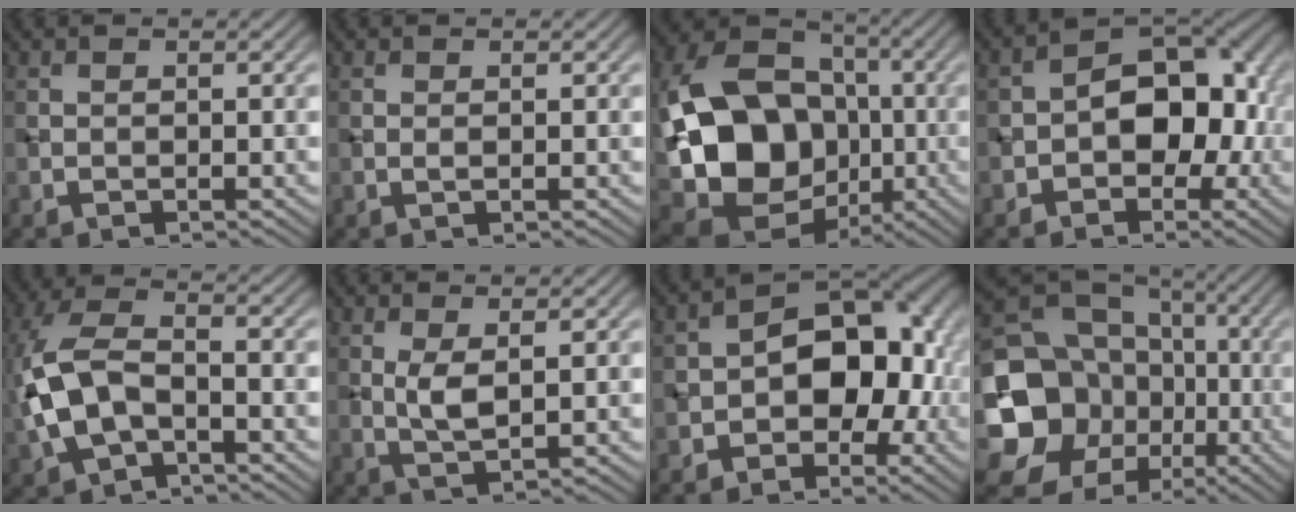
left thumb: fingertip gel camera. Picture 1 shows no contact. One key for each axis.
{"total": 0.6, "fx": 0.1, "fy": 0.1, "fz": 0.5, "tx": -0.013, "ty": -0.001, "tz": 0.001}
{"total": 17.3, "fx": -2.4, "fy": 13.2, "fz": 11.0, "tx": -0.237, "ty": -0.018, "tz": -0.042}
{"total": 9.2, "fx": -1.3, "fy": 6.2, "fz": 6.6, "tx": -0.074, "ty": 0.009, "tz": -0.031}
{"total": 10.1, "fx": -1.6, "fy": 5.6, "fz": 8.3, "tx": -0.216, "ty": 0.010, "tz": -0.041}
{"total": 3.2, "fx": 0.8, "fy": 1.0, "fz": 3.0, "tx": -0.067, "ty": -0.005, "tz": 0.018}
{"total": 10.3, "fx": -1.5, "fy": 7.1, "fz": 7.4, "tx": -0.072, "ty": 0.011, "tz": -0.036}
{"total": 20.1, "fx": -2.6, "fy": 17.7, "fz": 9.1, "tx": -0.222, "ty": -0.021, "tz": -0.062}